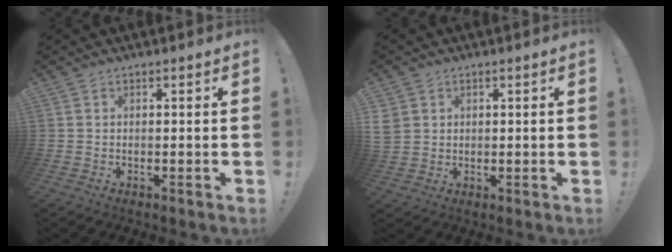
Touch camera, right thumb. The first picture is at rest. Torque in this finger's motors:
{"motor_torque": [-0.14, 0.28, 0.03, 0.48, 0.17]}